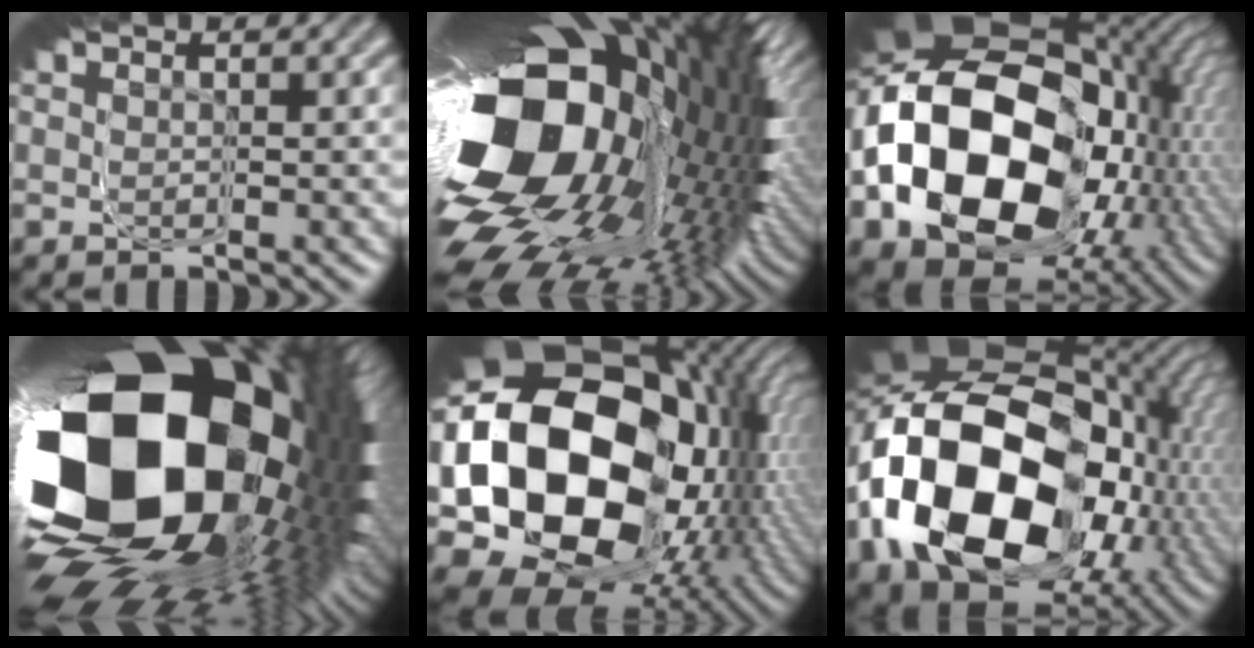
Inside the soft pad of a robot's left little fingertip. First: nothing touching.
{"total": 32.6, "force": [-0.1, 14.9, 29.0], "torque": [-0.358, 0.010, -0.010]}
{"total": 22.3, "force": [-1.1, 14.0, 17.3], "torque": [-0.284, -0.005, -0.022]}
{"total": 36.9, "force": [0.0, 18.7, 31.8], "torque": [-0.404, 0.023, -0.011]}
{"total": 24.8, "force": [-0.9, 15.5, 19.3], "torque": [-0.303, -0.013, -0.015]}
{"total": 20.1, "force": [-0.6, 10.9, 16.9], "torque": [-0.268, 0.005, -0.012]}